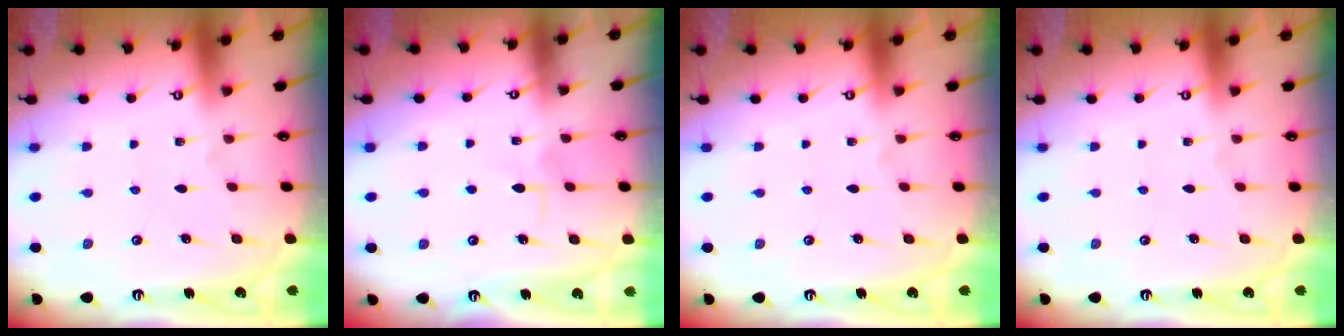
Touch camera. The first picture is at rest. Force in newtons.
{"total": 4.4, "press": 4.4, "slide": 0.5}
{"total": 0.0}
{"total": 0.0}